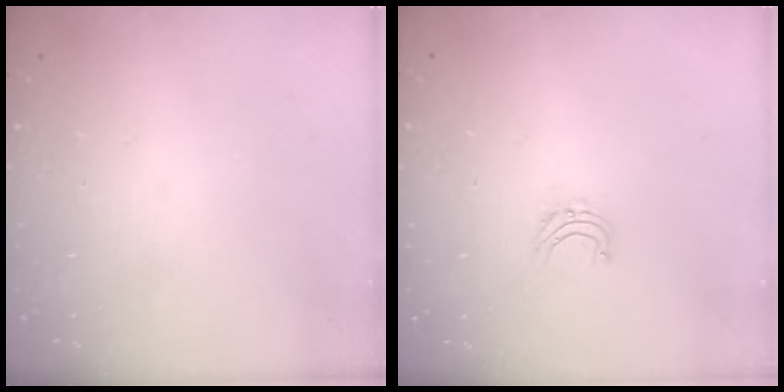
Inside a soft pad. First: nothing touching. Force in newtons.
{"total": 4.7, "press": 4.7, "slide": 0.4}